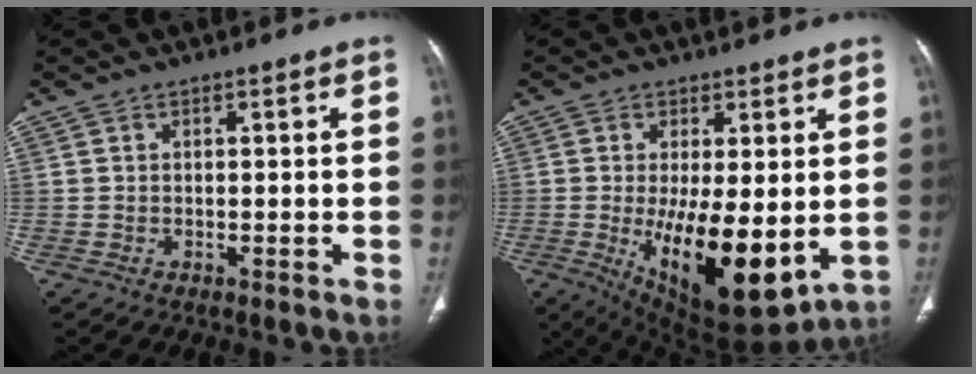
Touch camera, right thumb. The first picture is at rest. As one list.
[{"total": 16.2, "force": [-2.4, 6.0, 14.9], "torque": [-0.235, -0.035, -0.016]}]